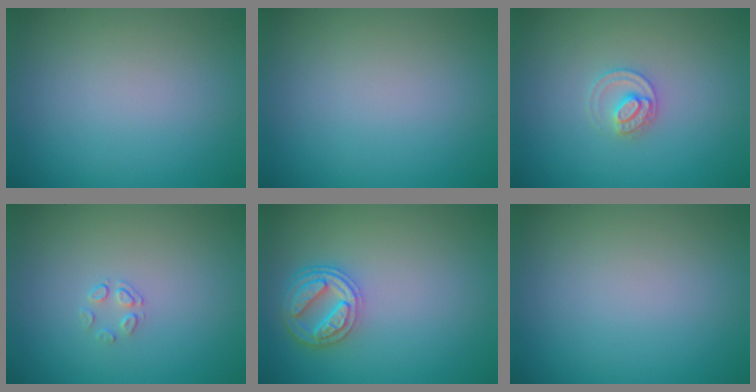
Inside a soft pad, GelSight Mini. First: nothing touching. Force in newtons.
{"total": 0.0}
{"total": 2.1, "press": 2.1, "slide": 0.2}
{"total": 1.1, "press": 0.5, "slide": 1.0}
{"total": 4.3, "press": 3.6, "slide": 2.3}
{"total": 0.0}